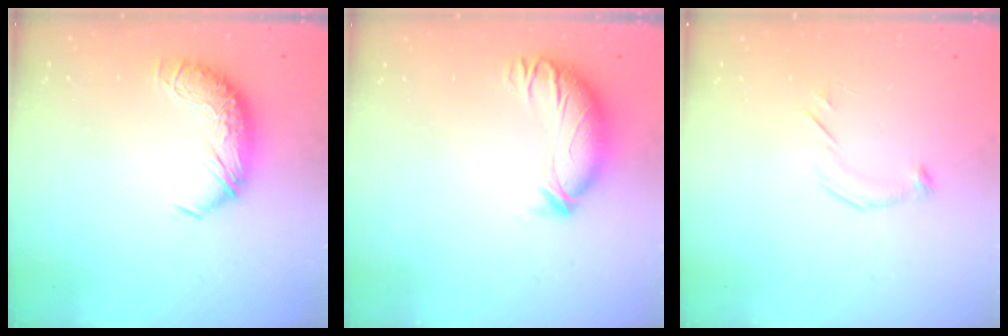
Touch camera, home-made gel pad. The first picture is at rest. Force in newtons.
{"total": 2.8, "press": 2.0, "slide": 2.0}
{"total": 4.5, "press": 4.4, "slide": 0.9}